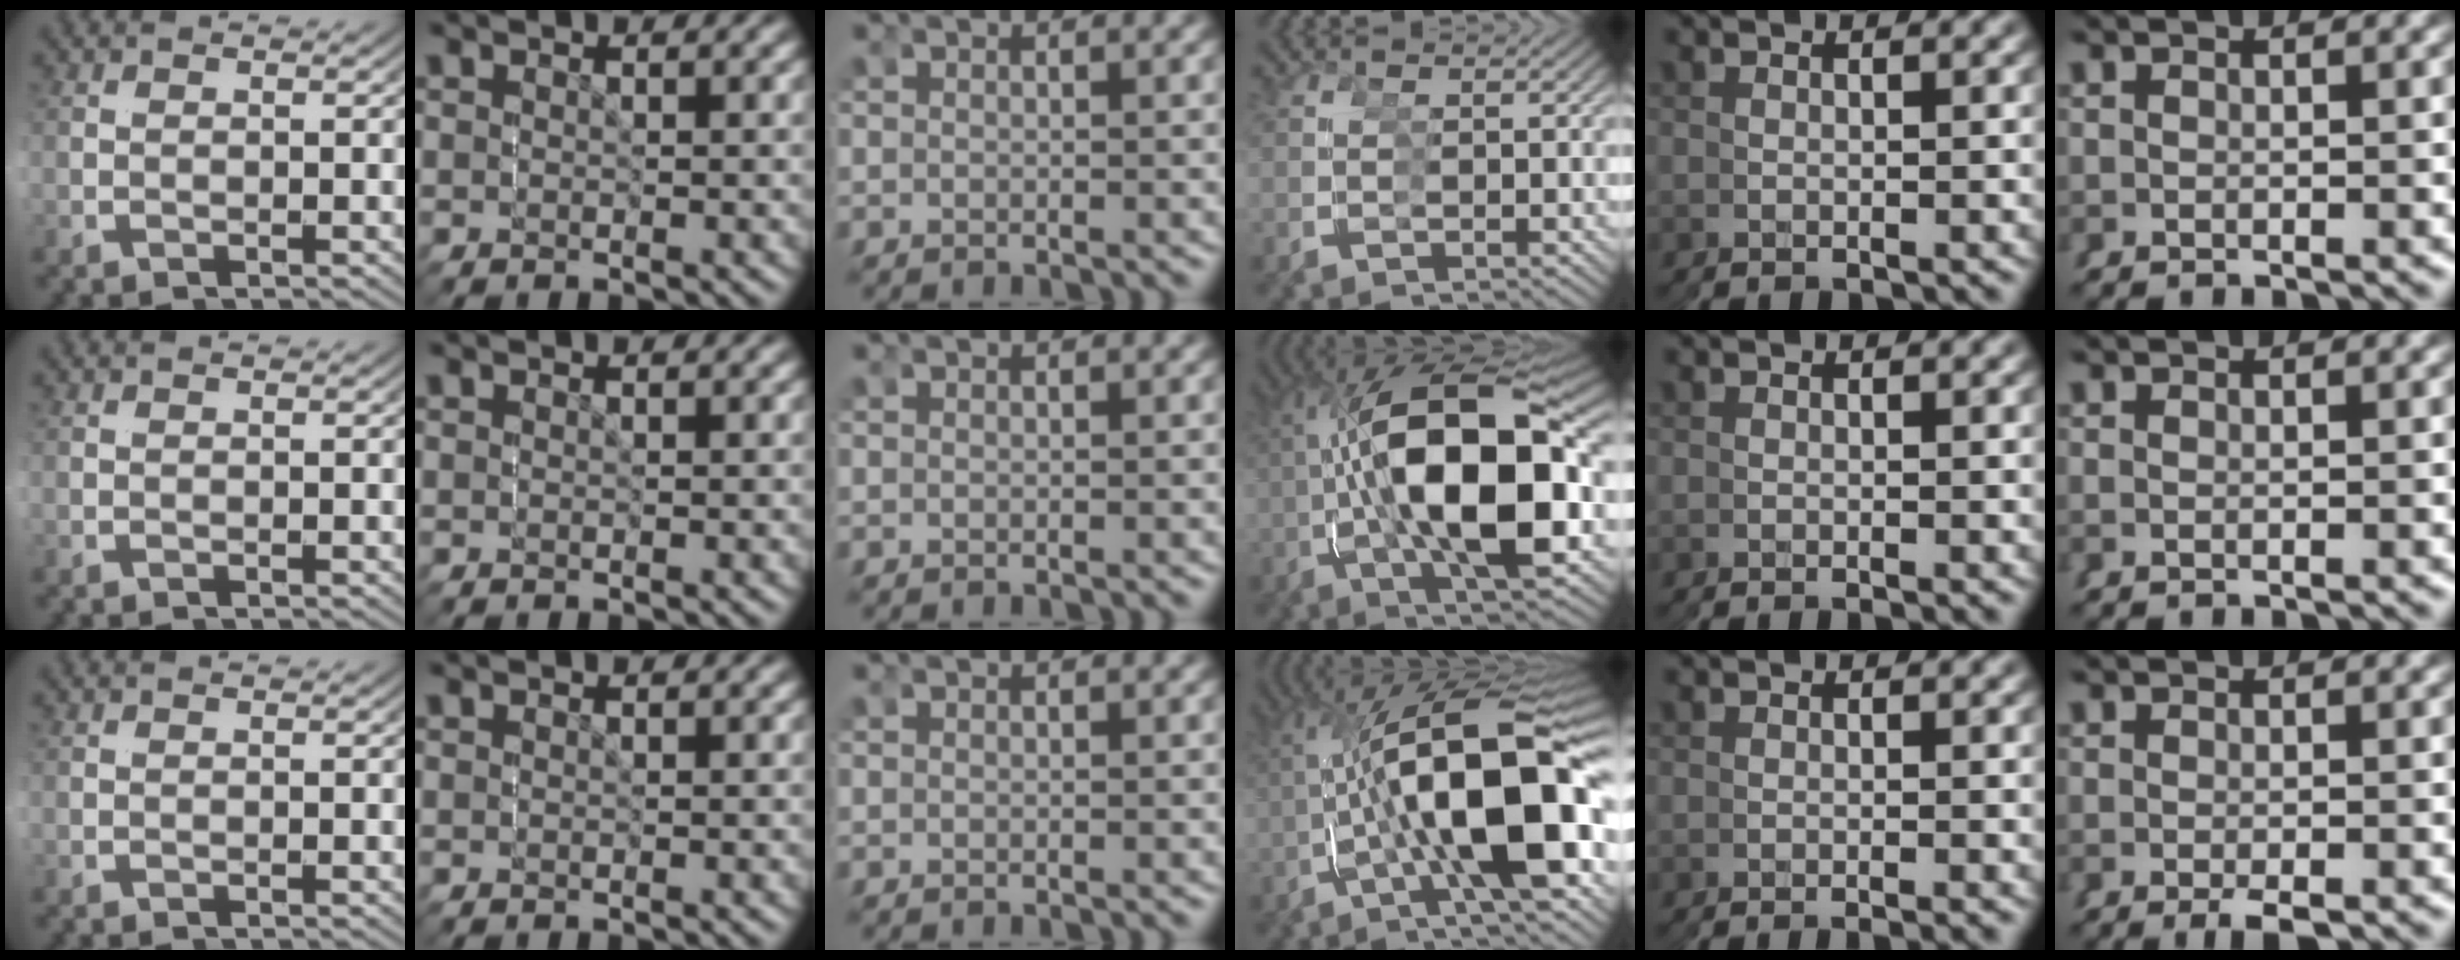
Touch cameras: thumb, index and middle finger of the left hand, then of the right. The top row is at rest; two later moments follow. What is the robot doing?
{"motion": "grasp_and_lifting", "object": "screwdriver"}